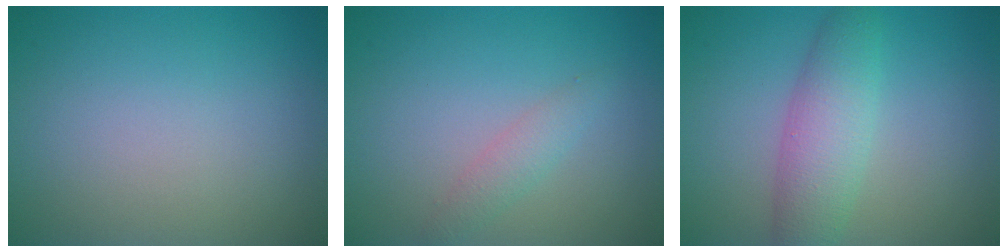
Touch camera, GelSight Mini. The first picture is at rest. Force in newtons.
{"total": 1.5, "press": 1.5, "slide": 0.0}
{"total": 4.5, "press": 4.5, "slide": 0.1}